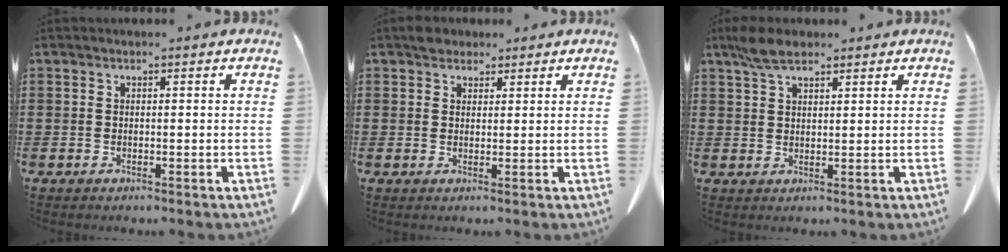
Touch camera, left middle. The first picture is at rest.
{"total": 2.5, "force": [2.1, 1.3, 0.4], "torque": [-0.006, 0.003, 0.039]}
{"total": 4.5, "force": [3.1, 1.7, 2.8], "torque": [-0.062, 0.006, 0.057]}